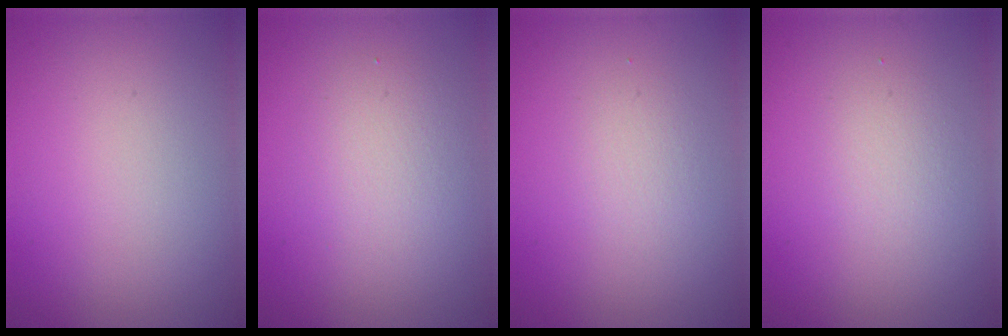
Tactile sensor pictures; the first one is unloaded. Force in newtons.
{"total": 2.7, "press": 2.6, "slide": 0.3}
{"total": 1.3, "press": 1.3, "slide": 0.0}
{"total": 1.5, "press": 1.5, "slide": 0.1}